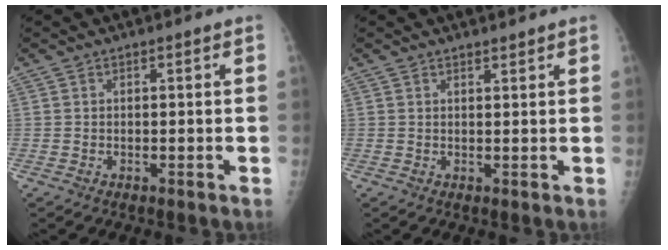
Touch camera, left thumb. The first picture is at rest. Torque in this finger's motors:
{"motor_torque": [-0.42, -0.09, -0.17, -0.03, -0.04]}